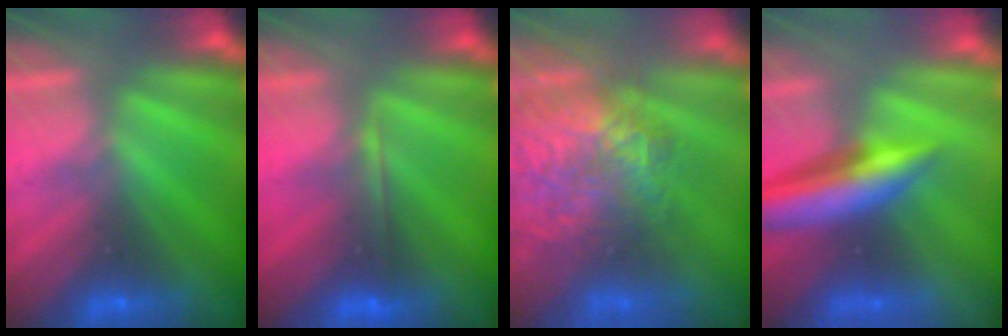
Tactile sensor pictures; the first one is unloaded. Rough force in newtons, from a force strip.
{"total": 2.0}
{"total": 7.6}
{"total": 8.4}